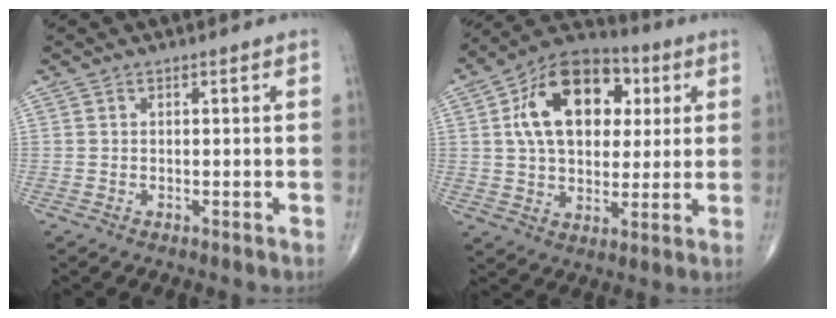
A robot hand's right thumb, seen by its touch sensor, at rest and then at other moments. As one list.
[{"total": 18.9, "force": [4.9, 12.3, 13.5], "torque": [-0.188, 0.008, 0.076]}]